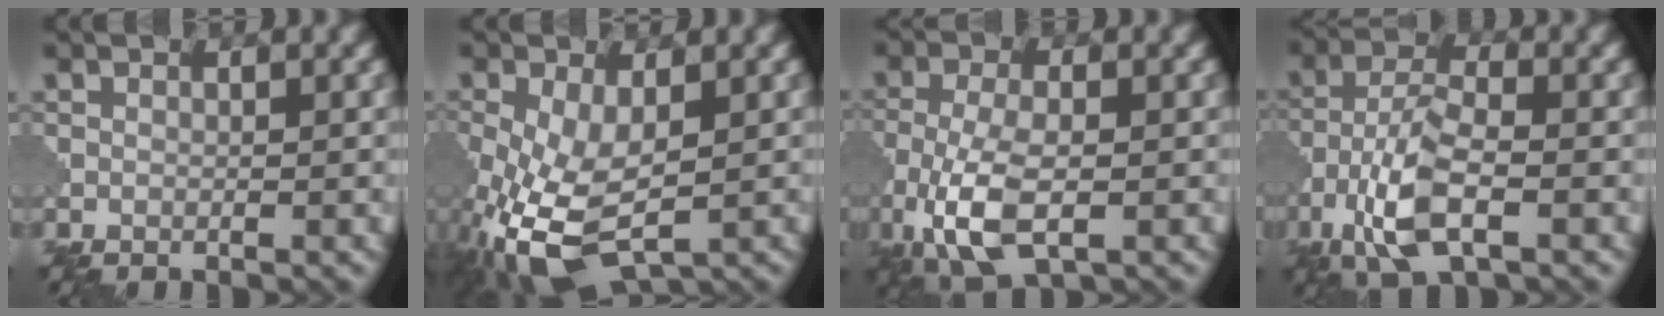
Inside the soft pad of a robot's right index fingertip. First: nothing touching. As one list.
[{"total": 8.6, "force": [-3.0, 4.4, 6.8], "torque": [-0.168, -0.028, -0.048]}, {"total": 7.0, "force": [-2.4, 3.1, 5.8], "torque": [-0.134, -0.007, -0.050]}, {"total": 6.8, "force": [-3.0, 2.6, 5.5], "torque": [-0.112, 0.003, -0.065]}]